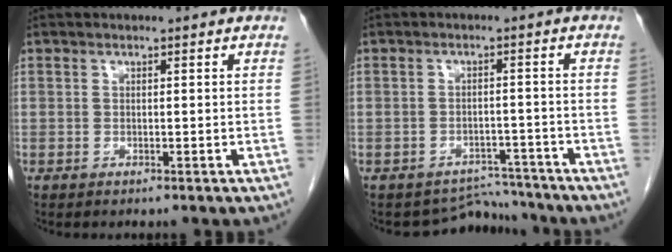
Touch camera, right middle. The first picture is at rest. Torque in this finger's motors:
{"motor_torque": [-0.07, -0.14, -0.15, -0.02]}